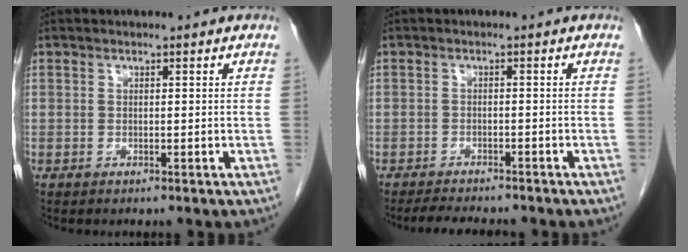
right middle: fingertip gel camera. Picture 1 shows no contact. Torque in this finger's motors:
{"motor_torque": [0.68, -0.52, 0.03, 0.04]}